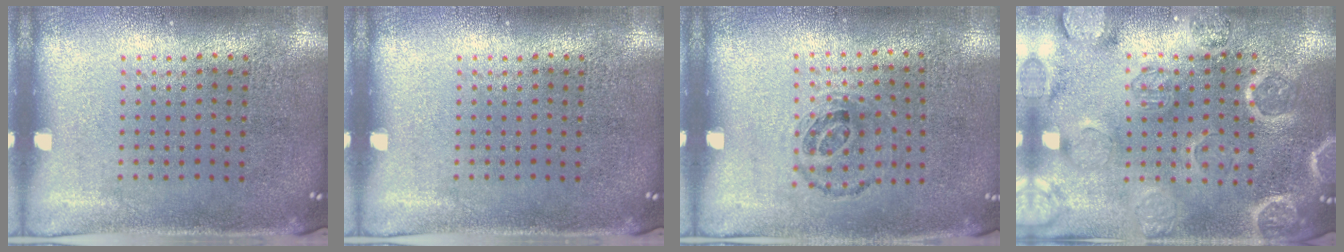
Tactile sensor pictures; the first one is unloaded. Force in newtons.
{"total": 0.0}
{"total": 1.0, "press": 0.7, "slide": 0.7}
{"total": 3.3, "press": 3.2, "slide": 0.9}